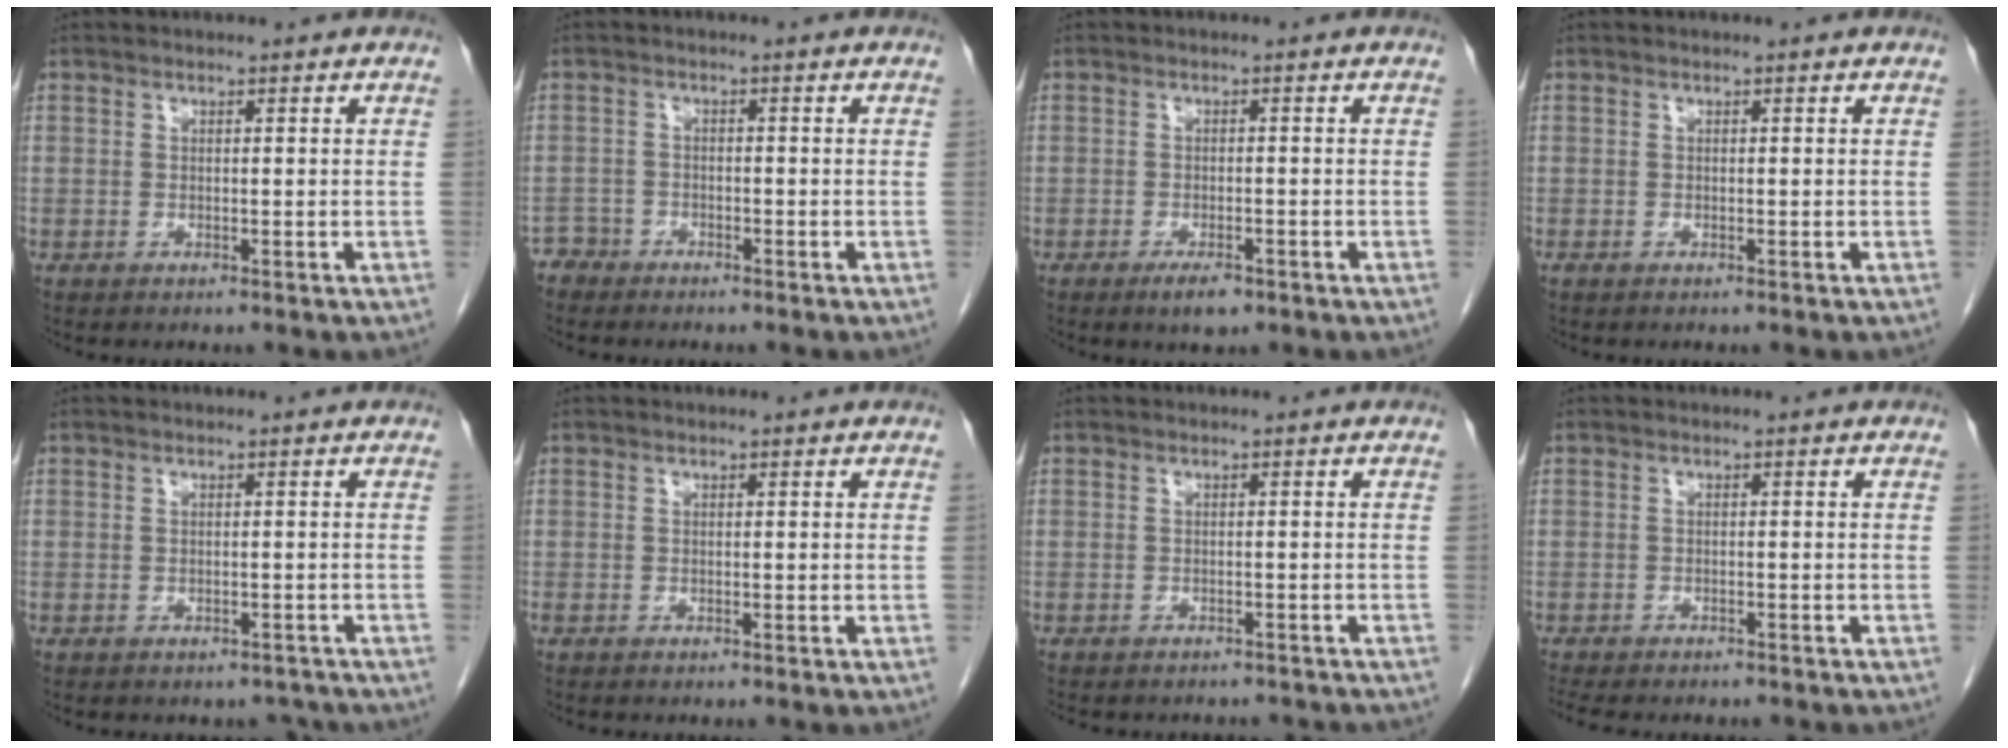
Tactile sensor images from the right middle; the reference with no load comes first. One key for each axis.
{"total": 2.1, "fx": -1.8, "fy": 0.8, "fz": -0.7, "tx": 0.014, "ty": 0.002, "tz": -0.036}
{"total": 2.9, "fx": -1.8, "fy": 0.9, "fz": 2.0, "tx": -0.039, "ty": -0.002, "tz": -0.027}
{"total": 0.0}
{"total": 2.5, "fx": -2.2, "fy": 1.2, "fz": -0.1, "tx": 0.007, "ty": 0.006, "tz": -0.029}
{"total": 0.0}
{"total": 8.9, "fx": -8.0, "fy": 3.0, "fz": 2.5, "tx": -0.038, "ty": 0.002, "tz": -0.087}
{"total": 10.0, "fx": -8.5, "fy": 2.8, "fz": 4.3, "tx": -0.067, "ty": -0.006, "tz": -0.111}